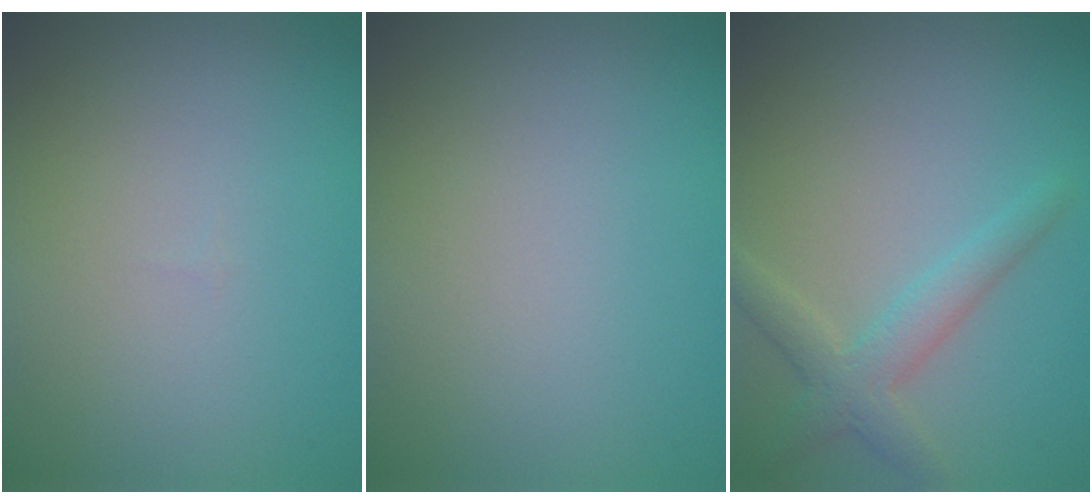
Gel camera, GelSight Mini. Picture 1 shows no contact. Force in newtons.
{"total": 0.0}
{"total": 3.0, "press": 3.0, "slide": 0.1}